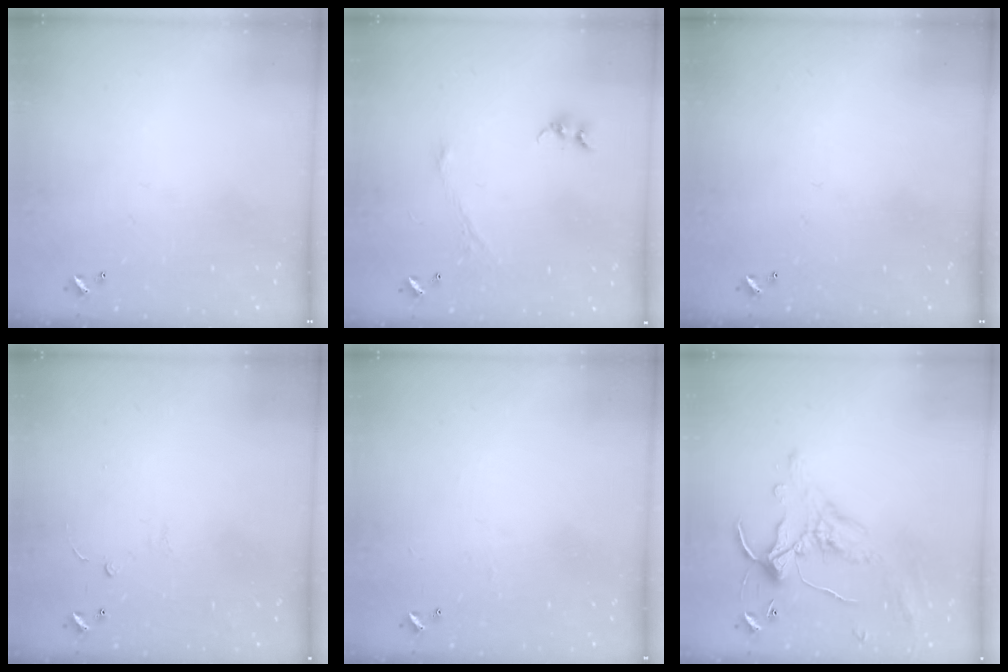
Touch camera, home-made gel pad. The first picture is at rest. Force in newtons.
{"total": 1.1, "press": 1.0, "slide": 0.6}
{"total": 0.0}
{"total": 1.6, "press": 1.5, "slide": 0.4}
{"total": 2.6, "press": 2.6, "slide": 0.4}
{"total": 0.9, "press": 0.1, "slide": 0.9}